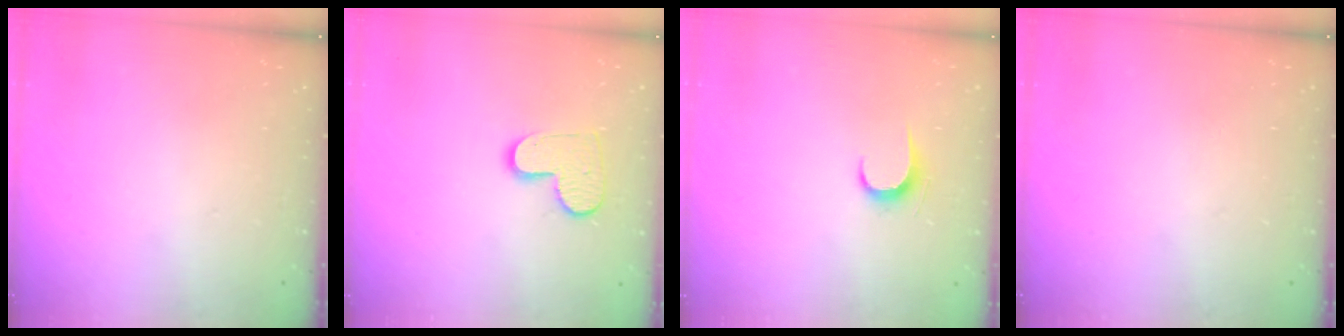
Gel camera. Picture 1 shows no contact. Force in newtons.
{"total": 9.7, "press": 9.7, "slide": 0.5}
{"total": 6.0, "press": 6.0, "slide": 0.7}
{"total": 0.0}